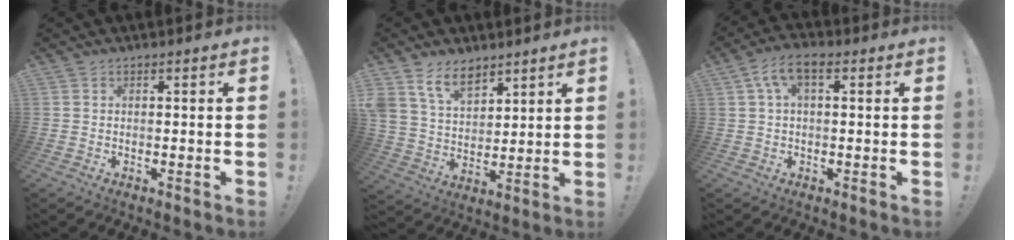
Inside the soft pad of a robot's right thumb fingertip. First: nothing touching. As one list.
[{"total": 11.2, "force": [7.9, 6.3, 4.8], "torque": [-0.099, -0.038, 0.155]}, {"total": 6.7, "force": [2.0, 3.2, 5.5], "torque": [-0.096, 0.006, 0.040]}]